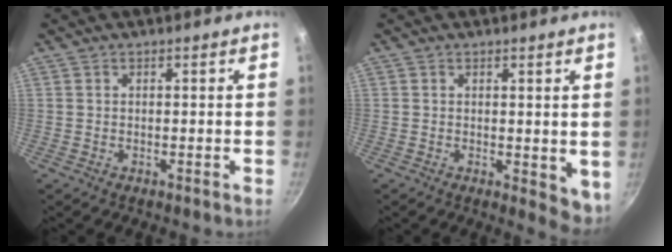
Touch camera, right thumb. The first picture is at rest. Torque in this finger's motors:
{"motor_torque": [-0.27, 0.53, -0.24, -0.03, 0.04]}